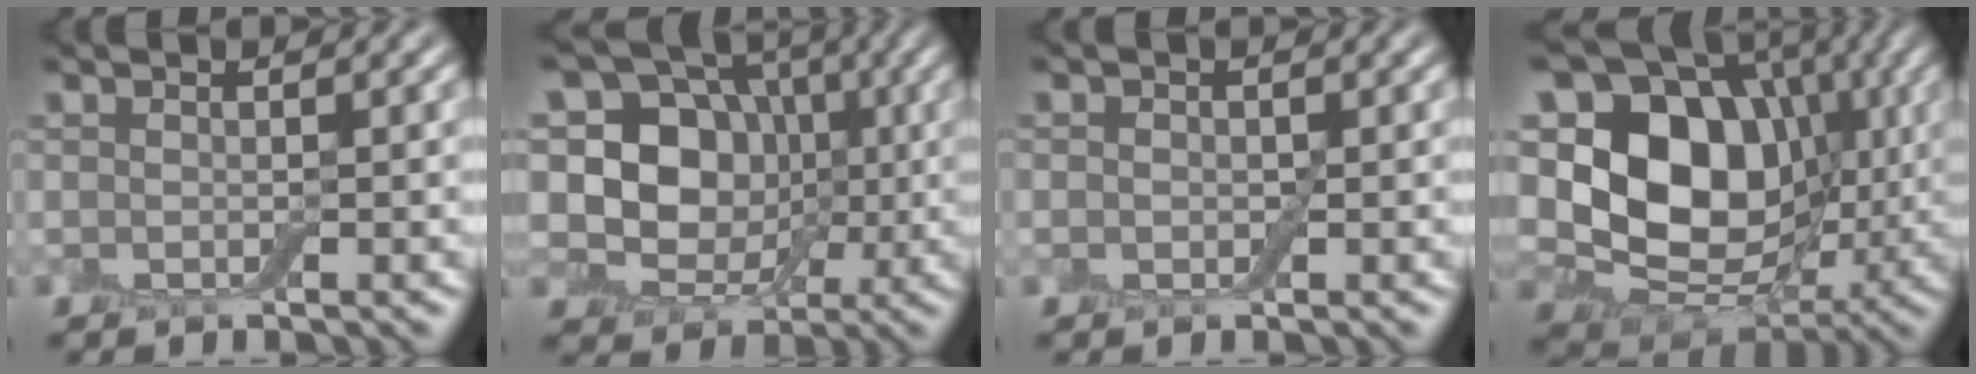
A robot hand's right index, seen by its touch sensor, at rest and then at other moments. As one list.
[{"total": 10.3, "force": [1.1, 8.5, 5.7], "torque": [-0.102, 0.019, -0.005]}, {"total": 0.7, "force": [0.0, 0.6, 0.4], "torque": [-0.003, -0.001, -0.003]}, {"total": 14.6, "force": [2.2, 11.1, 9.3], "torque": [-0.157, 0.020, 0.027]}]